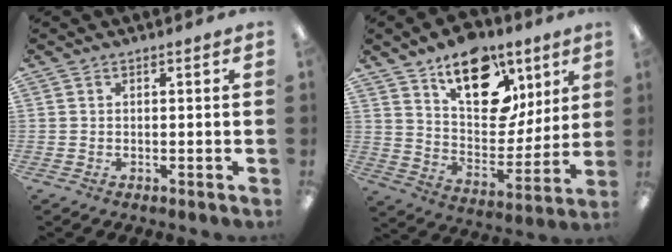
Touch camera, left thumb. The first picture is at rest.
{"total": 19.6, "force": [11.5, 11.1, 11.3], "torque": [-0.163, -0.061, 0.202]}